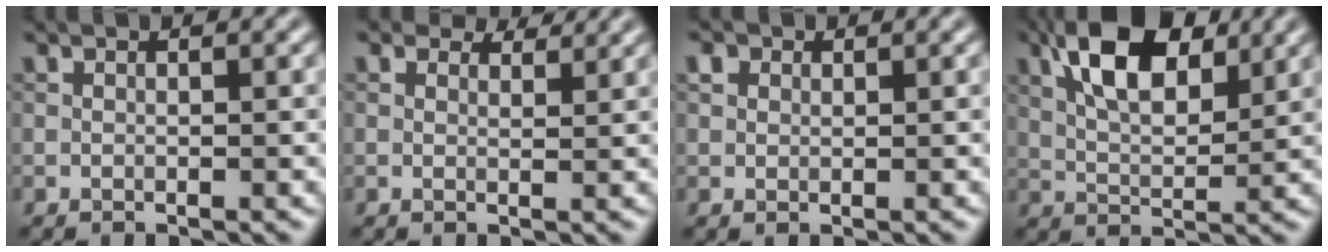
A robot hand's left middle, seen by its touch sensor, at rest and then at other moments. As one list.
[{"total": 2.9, "force": [2.5, 1.0, 0.9], "torque": [-0.016, -0.003, 0.030]}, {"total": 1.3, "force": [0.6, 1.0, 0.4], "torque": [-0.004, 0.003, 0.010]}, {"total": 8.2, "force": [3.6, 3.9, 6.3], "torque": [-0.110, 0.013, 0.062]}]